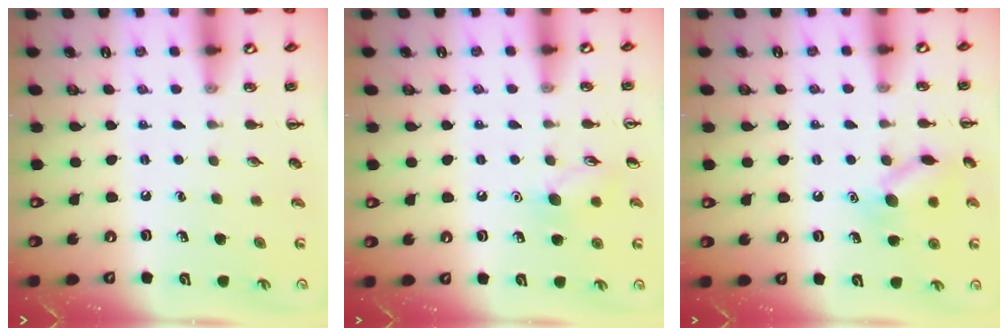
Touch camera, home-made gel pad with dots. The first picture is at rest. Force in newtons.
{"total": 7.5, "press": 7.4, "slide": 1.0}
{"total": 10.4, "press": 10.4, "slide": 0.5}